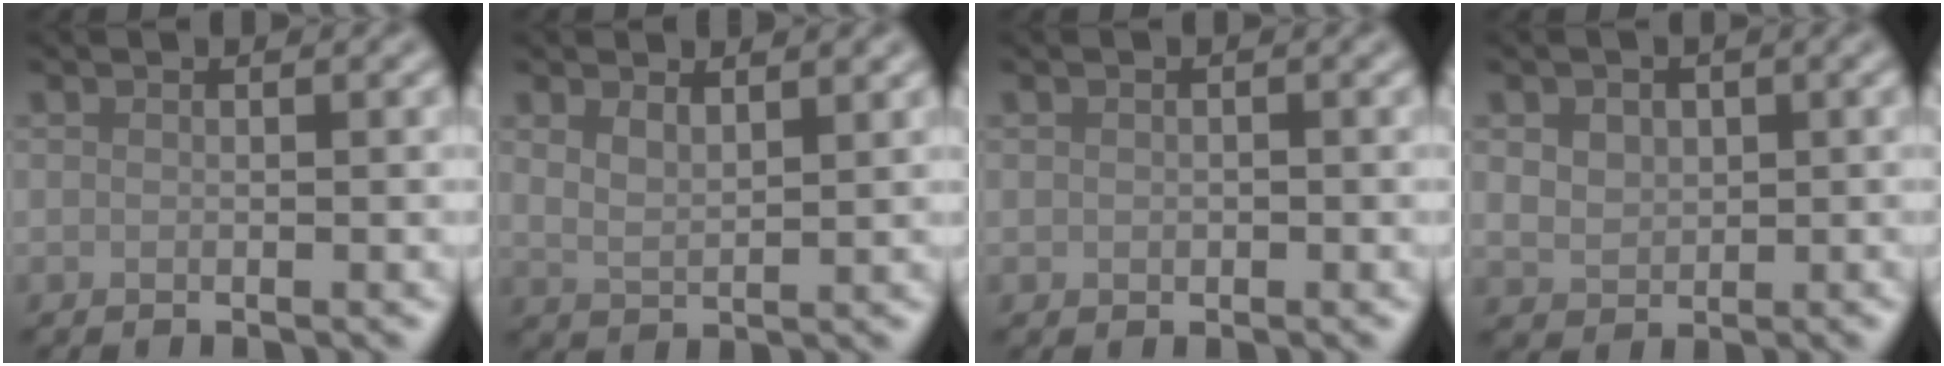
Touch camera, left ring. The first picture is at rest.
{"total": 2.3, "force": [1.6, 0.8, 1.4], "torque": [-0.031, -0.005, 0.033]}
{"total": 0.6, "force": [0.0, 0.5, 0.2], "torque": [0.000, -0.003, -0.001]}
{"total": 2.8, "force": [0.8, 2.2, 1.6], "torque": [-0.029, 0.010, 0.010]}